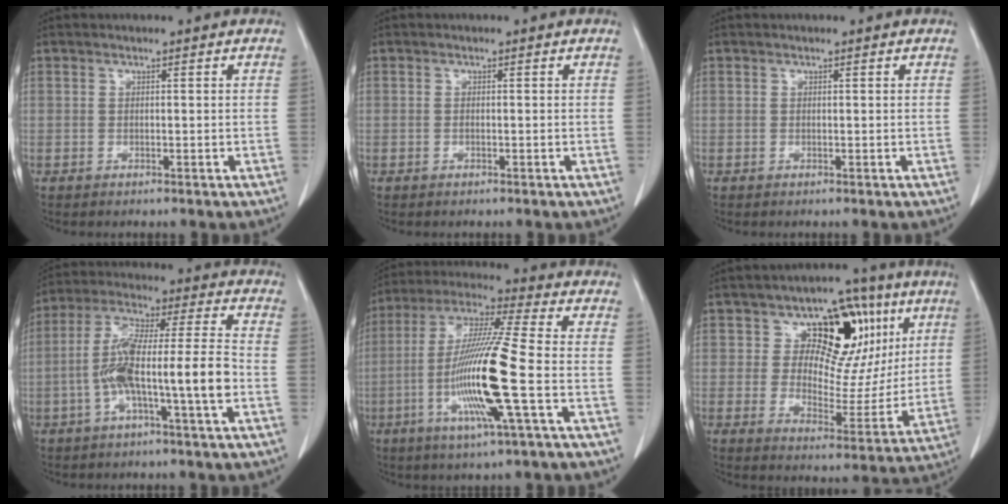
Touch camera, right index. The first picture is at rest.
{"total": 0.0}
{"total": 0.0}
{"total": 12.4, "force": [-3.4, 0.4, 11.9], "torque": [-0.231, 0.021, -0.061]}
{"total": 15.4, "force": [-3.7, -0.7, 14.9], "torque": [-0.302, -0.012, -0.079]}
{"total": 14.5, "force": [6.0, 9.1, 9.5], "torque": [-0.108, 0.023, 0.097]}